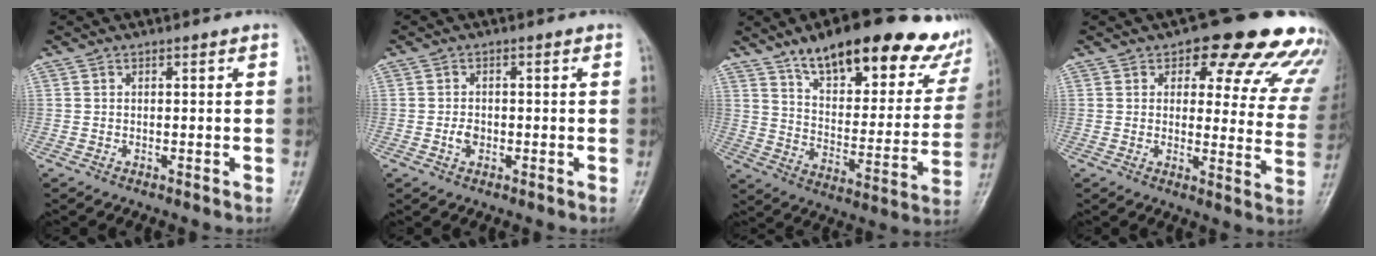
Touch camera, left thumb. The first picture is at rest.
{"total": 2.1, "force": [-0.6, 1.5, 1.3], "torque": [-0.018, 0.003, -0.012]}
{"total": 26.7, "force": [18.0, 9.6, 17.3], "torque": [-0.203, -0.060, 0.258]}
{"total": 19.2, "force": [13.8, 8.1, 10.5], "torque": [-0.065, -0.061, 0.143]}